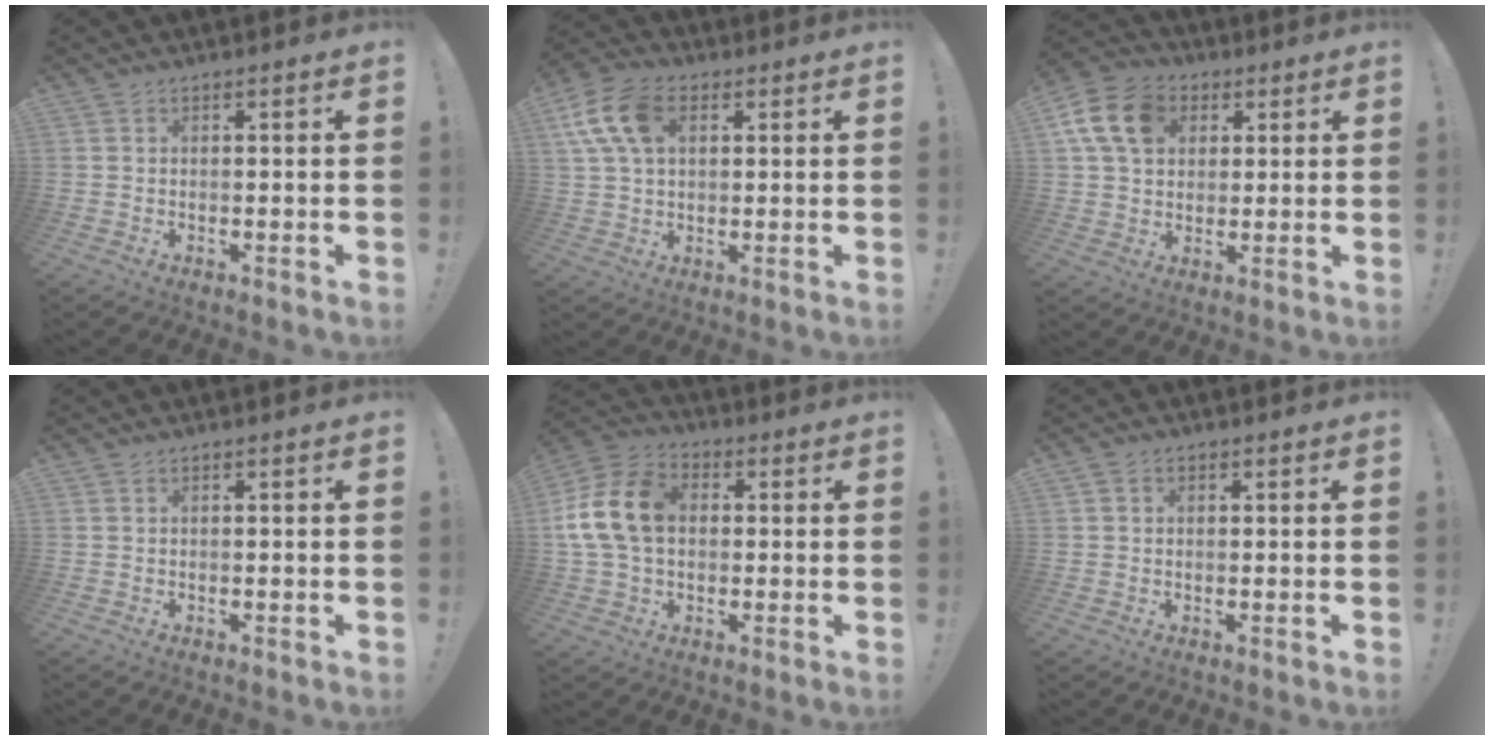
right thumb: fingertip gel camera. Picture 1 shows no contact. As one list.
[{"total": 13.4, "force": [4.1, 8.8, 9.1], "torque": [-0.176, 0.004, 0.080]}, {"total": 14.8, "force": [5.0, 11.3, 8.1], "torque": [-0.131, -0.005, 0.101]}, {"total": 0.0}, {"total": 16.1, "force": [1.9, 11.8, 10.8], "torque": [-0.200, 0.011, 0.038]}, {"total": 1.2, "force": [0.2, 1.1, 0.6], "torque": [-0.003, 0.000, 0.002]}]